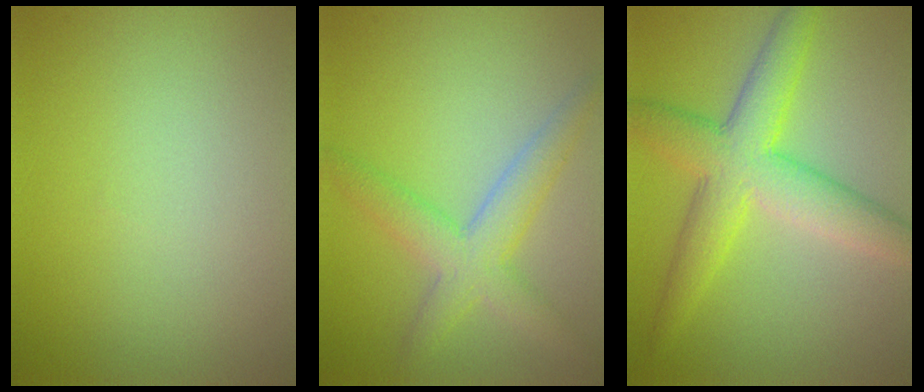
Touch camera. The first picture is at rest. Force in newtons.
{"total": 3.9, "press": 3.9, "slide": 0.2}
{"total": 6.5, "press": 6.5, "slide": 0.1}